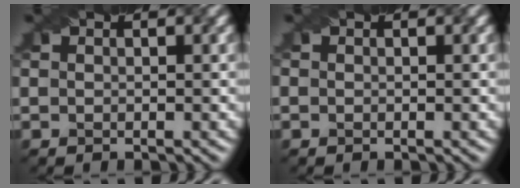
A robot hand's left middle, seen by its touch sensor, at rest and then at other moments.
{"total": 0.5, "force": [0.1, 0.4, 0.3], "torque": [-0.004, 0.005, -0.004]}